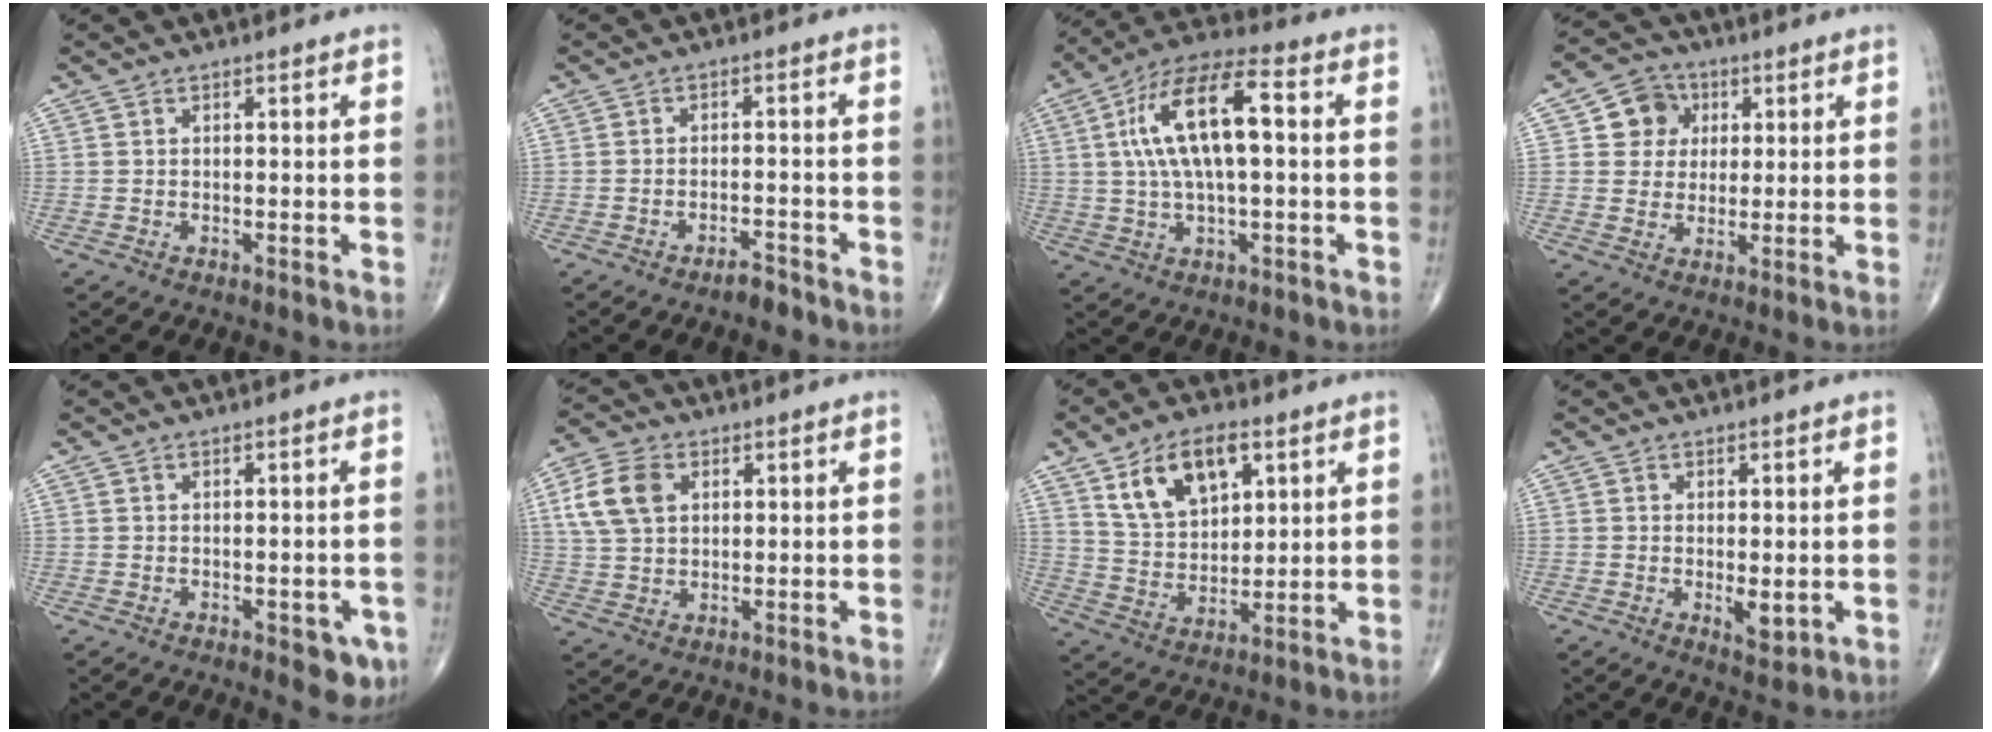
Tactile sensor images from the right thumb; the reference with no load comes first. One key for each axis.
{"total": 2.8, "fx": -2.4, "fy": 0.8, "fz": 1.4, "tx": -0.024, "ty": 0.012, "tz": -0.041}
{"total": 15.5, "fx": 2.2, "fy": 5.7, "fz": 14.3, "tx": -0.273, "ty": 0.035, "tz": 0.035}
{"total": 7.4, "fx": 2.1, "fy": 6.7, "fz": 2.3, "tx": 0.002, "ty": 0.001, "tz": 0.030}
{"total": 4.6, "fx": -1.8, "fy": 2.3, "fz": 3.6, "tx": -0.018, "ty": -0.002, "tz": -0.018}
{"total": 9.3, "fx": 2.9, "fy": 6.3, "fz": 6.2, "tx": -0.118, "ty": 0.003, "tz": 0.054}
{"total": 13.2, "fx": 6.3, "fy": 7.6, "fz": 8.7, "tx": -0.126, "ty": -0.023, "tz": 0.122}
{"total": 3.4, "fx": -0.3, "fy": 1.6, "fz": 3.0, "tx": -0.038, "ty": -0.010, "tz": 0.000}